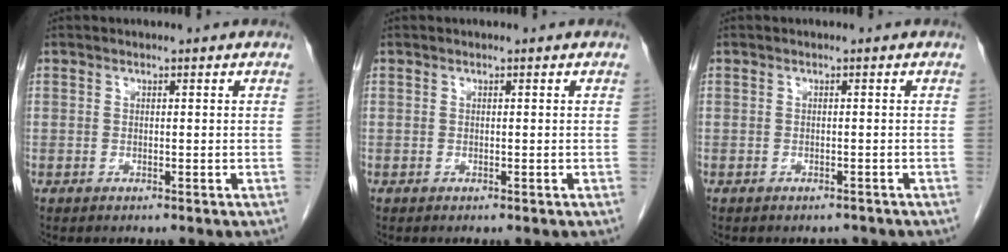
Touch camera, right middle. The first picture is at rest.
{"total": 0.0}
{"total": 1.5, "force": [-1.3, 0.6, 0.2], "torque": [-0.005, -0.001, -0.018]}